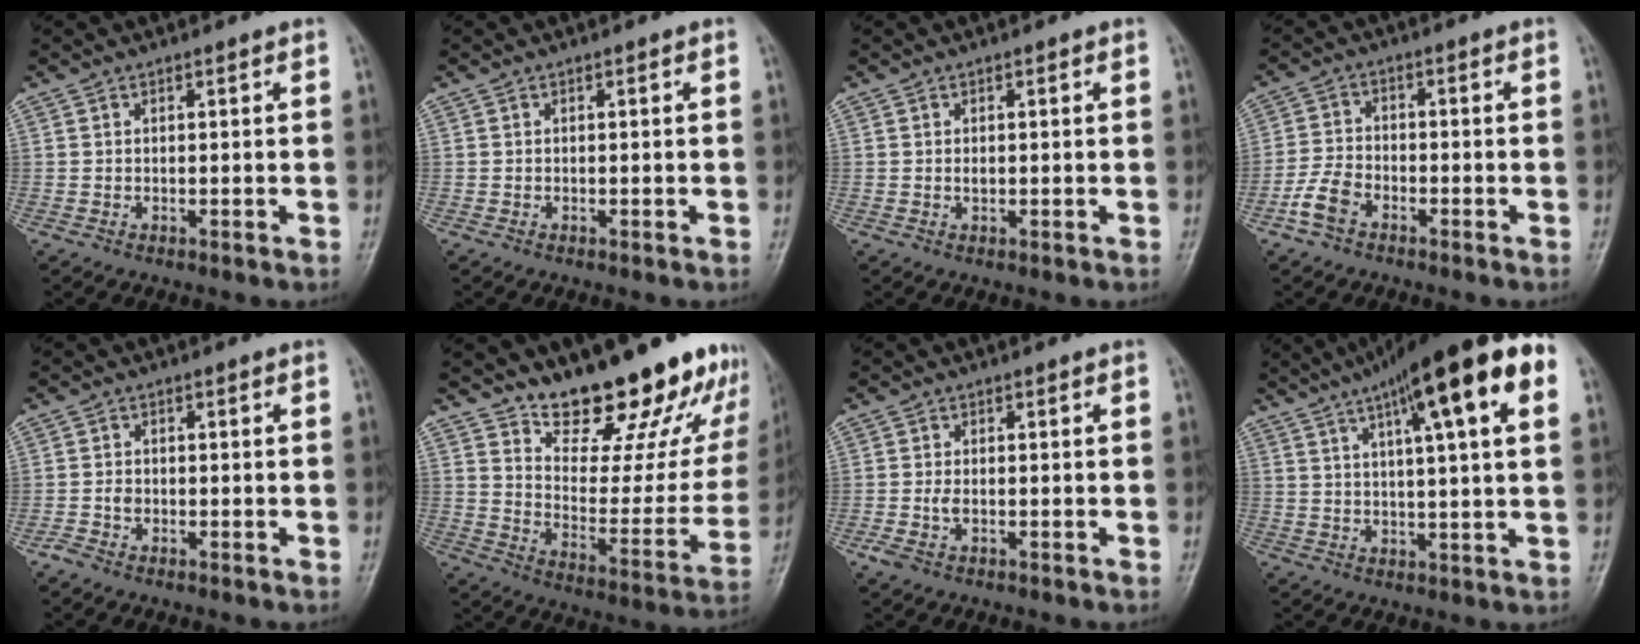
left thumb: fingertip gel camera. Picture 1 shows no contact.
{"total": 0.0}
{"total": 0.6, "force": [-0.1, 0.4, 0.4], "torque": [-0.006, 0.001, -0.002]}
{"total": 5.1, "force": [-3.1, 2.9, 2.7], "torque": [-0.059, 0.015, -0.068]}
{"total": 1.9, "force": [-1.2, 1.1, 0.9], "torque": [-0.024, 0.006, -0.026]}
{"total": 22.9, "force": [18.8, 8.4, 10.0], "torque": [-0.095, -0.127, 0.263]}
{"total": 2.5, "force": [-1.0, 1.3, 1.9], "torque": [-0.053, 0.005, -0.020]}
{"total": 19.8, "force": [8.7, 3.8, 17.3], "torque": [-0.260, 0.012, 0.126]}